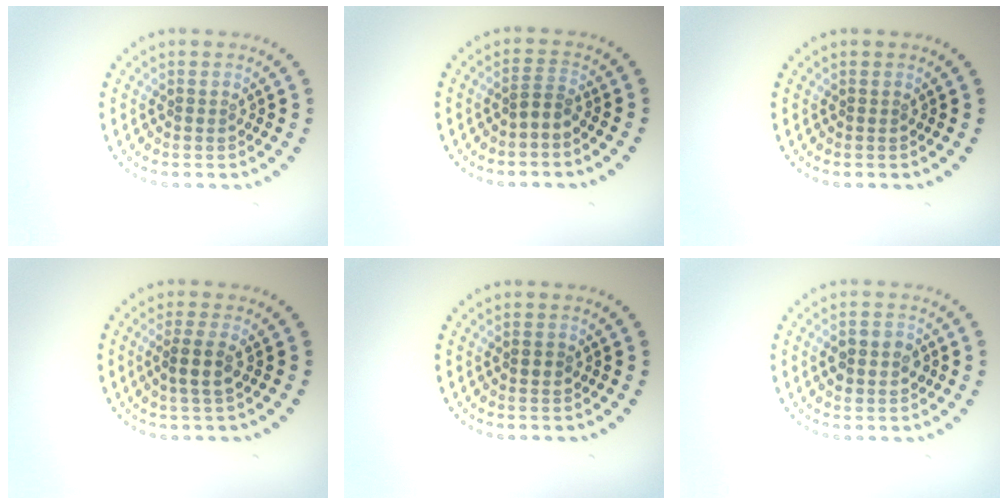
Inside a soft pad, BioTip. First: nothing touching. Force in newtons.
{"total": 1.4, "press": 0.9, "slide": 1.1}
{"total": 0.0}
{"total": 2.2, "press": 1.7, "slide": 1.3}
{"total": 0.8, "press": 0.7, "slide": 0.4}
{"total": 2.9, "press": 2.8, "slide": 0.2}